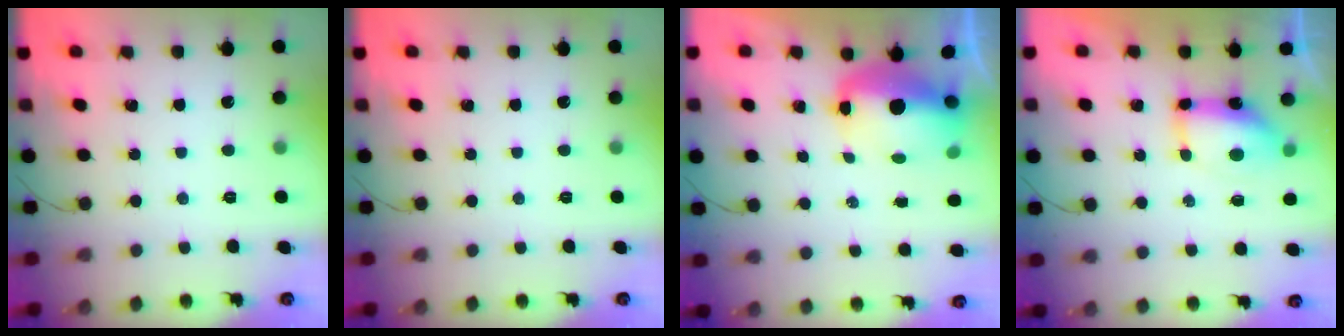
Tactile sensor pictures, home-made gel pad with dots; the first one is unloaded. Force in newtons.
{"total": 0.0}
{"total": 9.7, "press": 9.6, "slide": 1.9}
{"total": 8.0, "press": 8.0, "slide": 0.8}